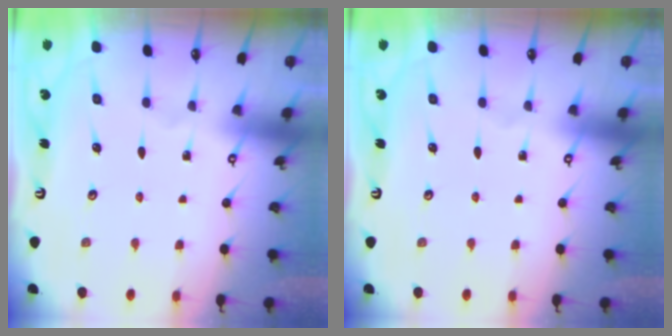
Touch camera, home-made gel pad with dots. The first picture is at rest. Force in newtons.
{"total": 0.0}